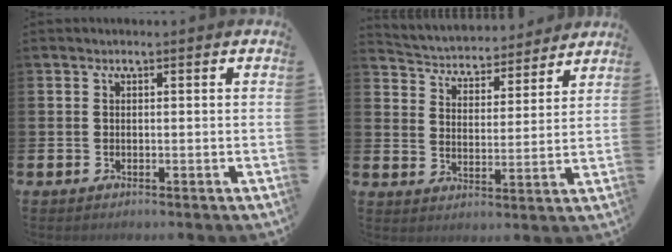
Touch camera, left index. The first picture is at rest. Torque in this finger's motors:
{"motor_torque": [0.99, -1.14, 0.49, 0.08]}